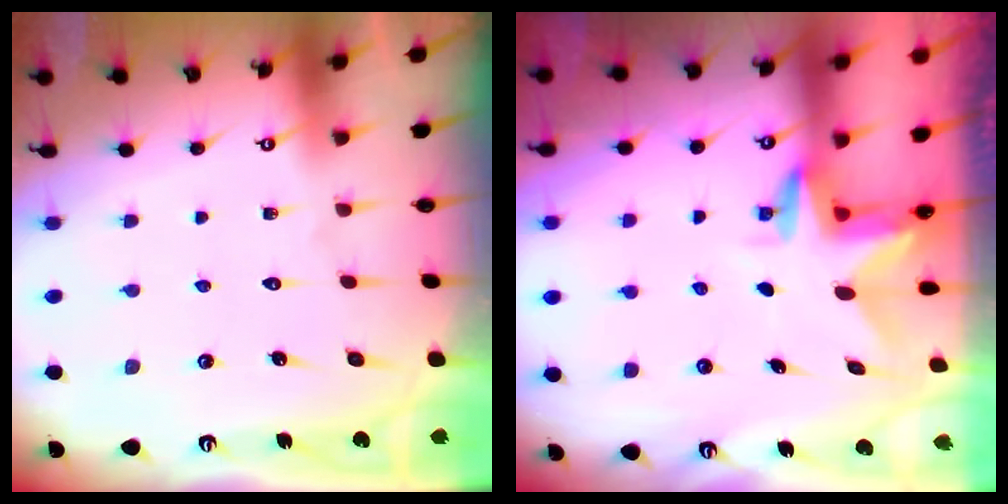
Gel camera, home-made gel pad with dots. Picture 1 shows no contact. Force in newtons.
{"total": 2.8, "press": 2.8, "slide": 0.2}